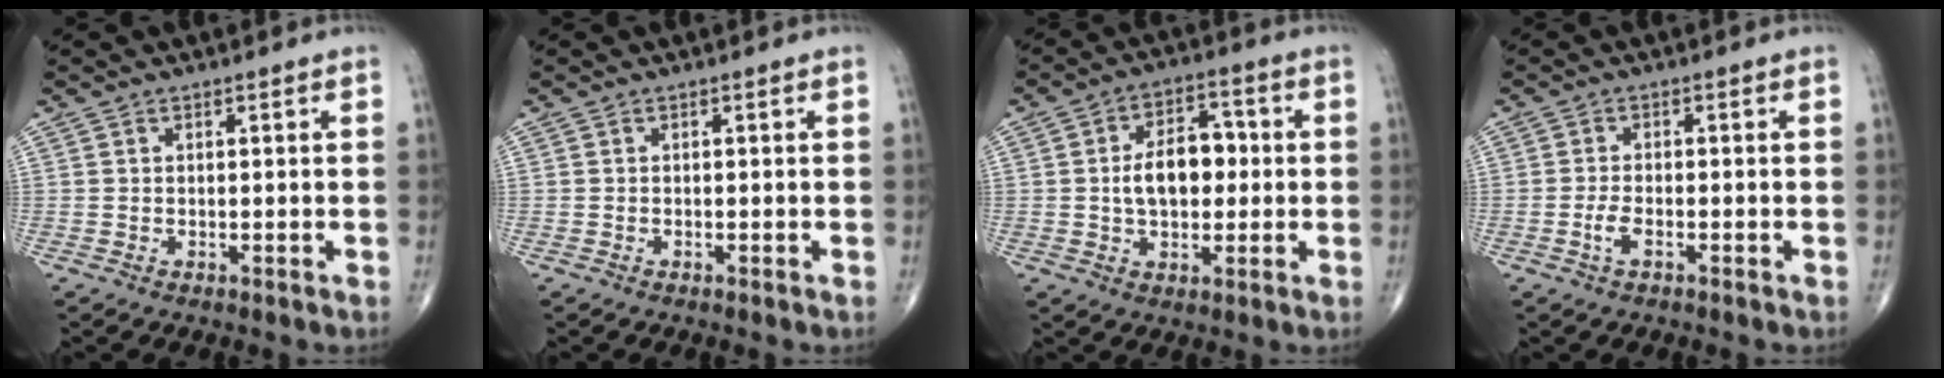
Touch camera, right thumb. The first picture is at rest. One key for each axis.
{"total": 0.0}
{"total": 10.2, "fx": 0.1, "fy": 6.3, "fz": 8.0, "tx": -0.108, "ty": 0.020, "tz": -0.003}
{"total": 2.5, "fx": -1.1, "fy": 0.9, "fz": 2.0, "tx": -0.046, "ty": 0.008, "tz": -0.022}